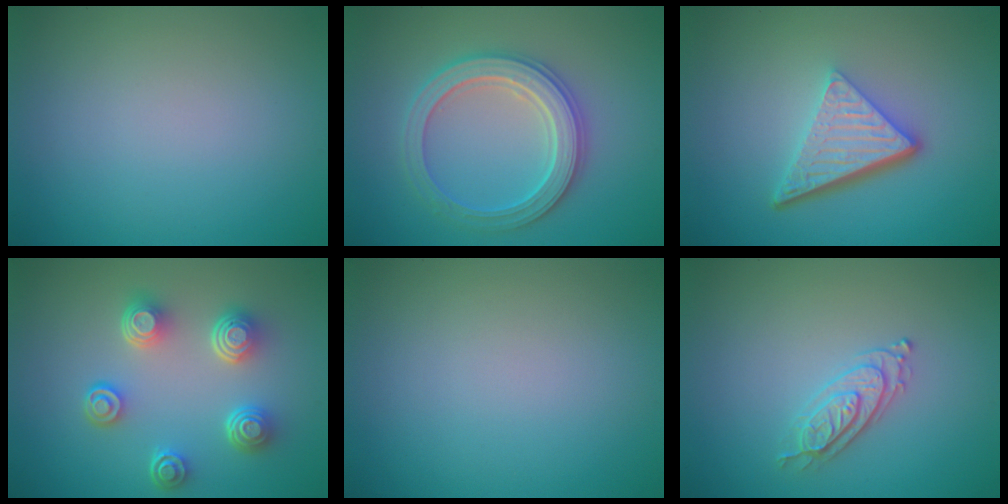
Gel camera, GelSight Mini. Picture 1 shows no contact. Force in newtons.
{"total": 5.2, "press": 5.1, "slide": 0.8}
{"total": 5.4, "press": 3.6, "slide": 4.0}
{"total": 5.0, "press": 3.6, "slide": 3.5}
{"total": 0.0}
{"total": 2.2, "press": 2.2, "slide": 0.4}